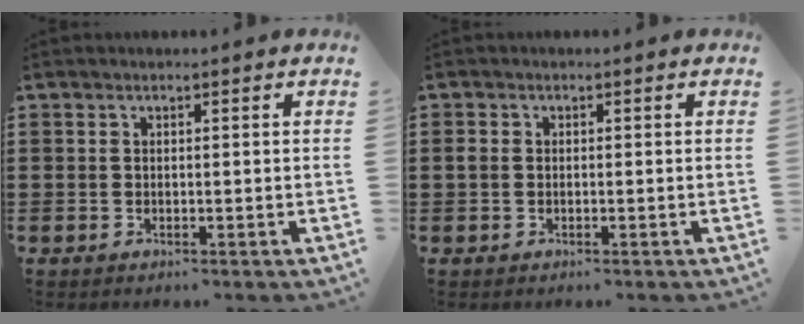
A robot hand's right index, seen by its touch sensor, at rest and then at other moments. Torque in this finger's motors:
{"motor_torque": [-0.17, -0.16, 0.00, 0.00]}